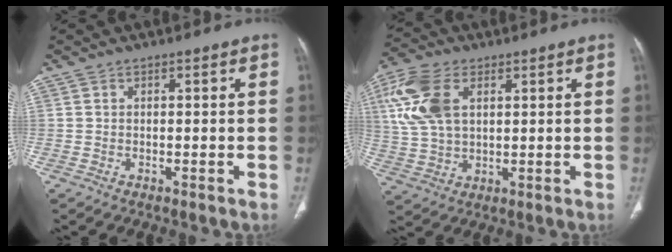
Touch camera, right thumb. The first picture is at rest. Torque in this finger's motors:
{"motor_torque": [2.10, 2.02, 1.76, 0.27, 0.08]}